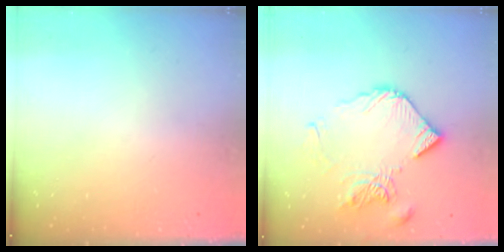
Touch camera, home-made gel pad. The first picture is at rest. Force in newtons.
{"total": 13.1, "press": 13.0, "slide": 1.1}